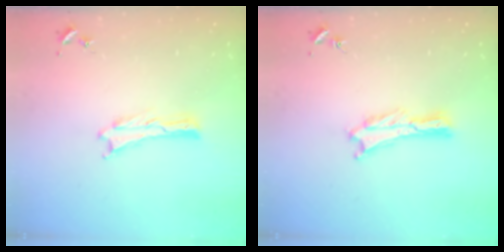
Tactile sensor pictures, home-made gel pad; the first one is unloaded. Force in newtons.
{"total": 0.7, "press": 0.7, "slide": 0.2}